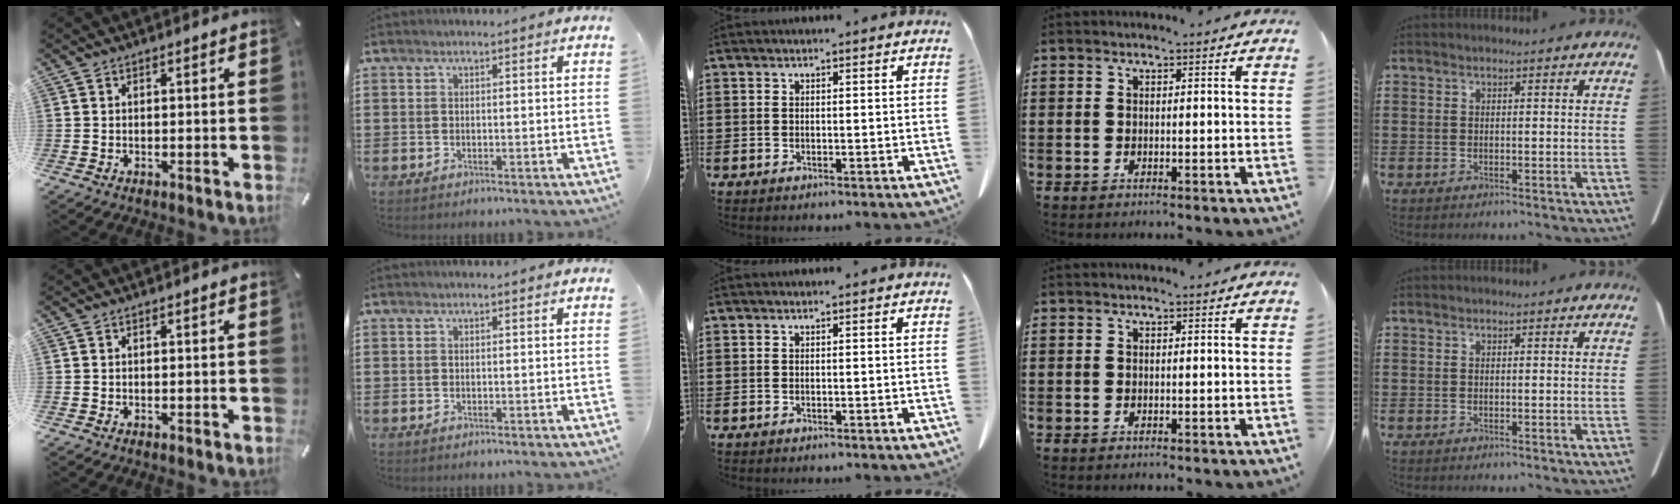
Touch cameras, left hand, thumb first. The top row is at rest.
{}